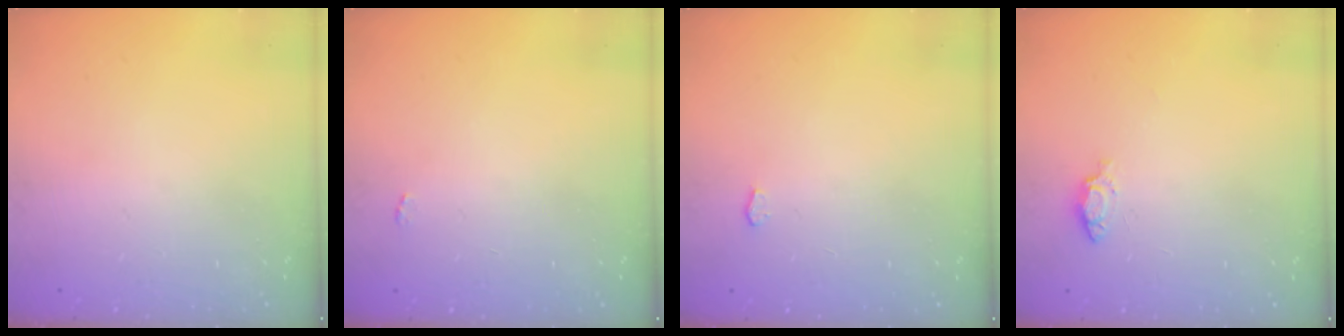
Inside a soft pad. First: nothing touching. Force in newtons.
{"total": 2.2, "press": 2.1, "slide": 0.3}
{"total": 2.1, "press": 2.1, "slide": 0.2}
{"total": 4.0, "press": 3.9, "slide": 0.4}